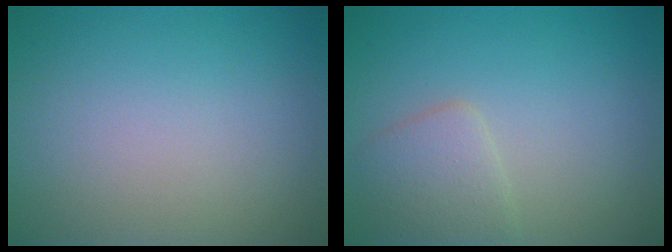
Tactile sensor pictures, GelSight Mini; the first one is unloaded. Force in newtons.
{"total": 2.6, "press": 2.6, "slide": 0.1}